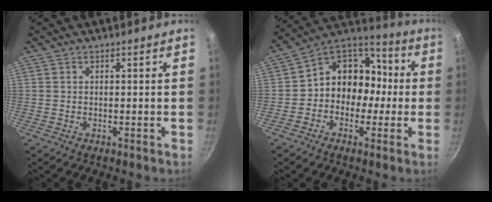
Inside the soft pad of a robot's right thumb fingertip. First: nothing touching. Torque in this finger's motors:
{"motor_torque": [-0.16, 0.50, 0.09, -0.04, 0.07]}